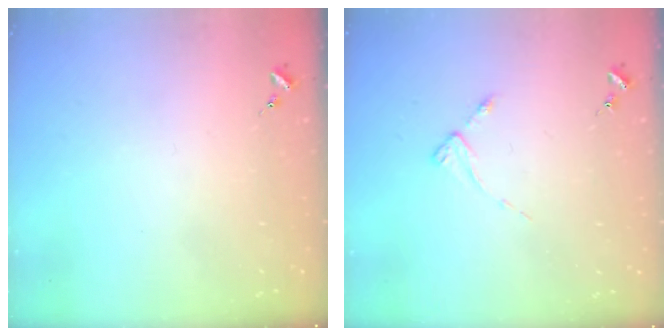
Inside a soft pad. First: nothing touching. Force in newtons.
{"total": 2.8, "press": 2.8, "slide": 0.3}